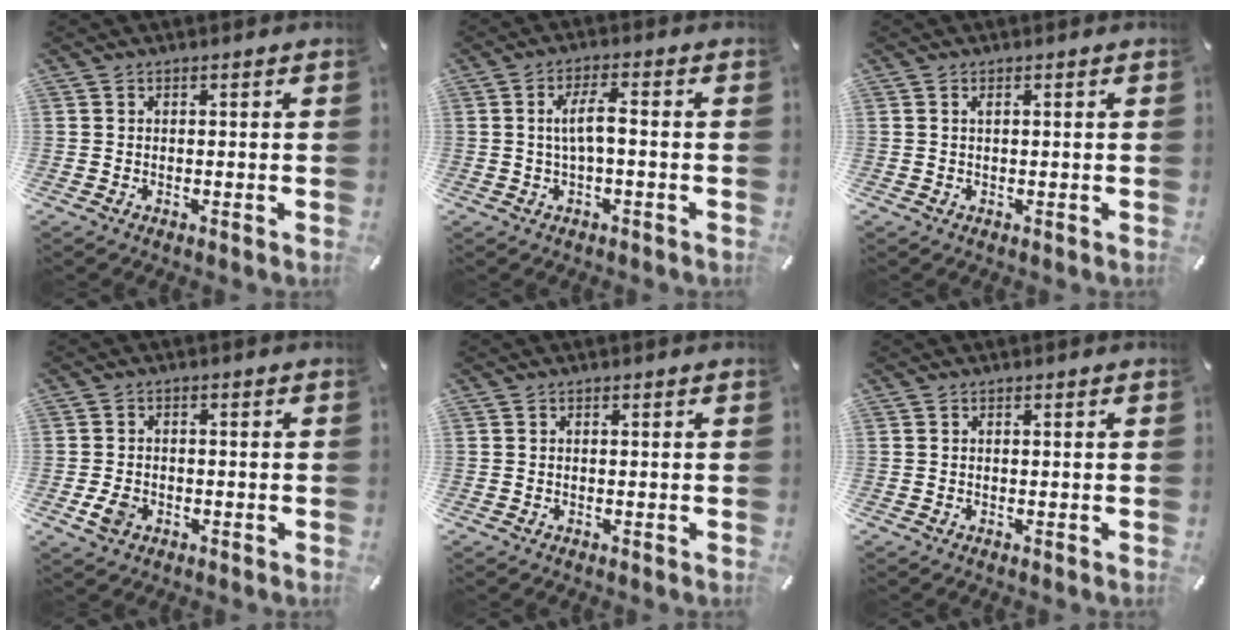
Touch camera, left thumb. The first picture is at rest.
{"total": 5.7, "force": [-0.1, 1.6, 5.4], "torque": [-0.107, 0.006, -0.007]}
{"total": 0.6, "force": [0.2, 0.2, 0.6], "torque": [-0.011, 0.001, 0.003]}
{"total": 3.8, "force": [-1.4, 2.7, 2.2], "torque": [-0.058, 0.000, -0.029]}
{"total": 0.0}
{"total": 0.0}